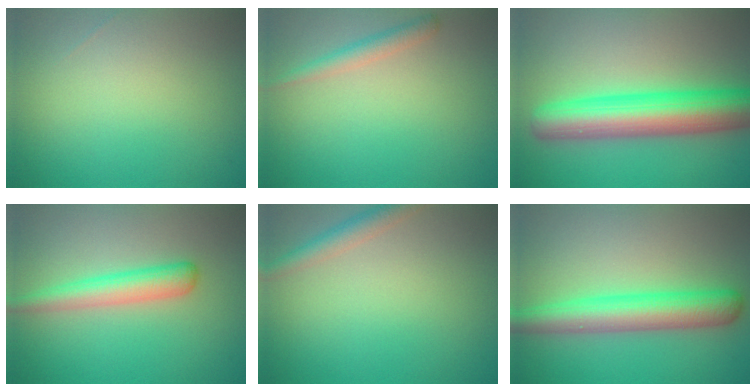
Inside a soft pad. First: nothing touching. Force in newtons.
{"total": 1.7, "press": 1.7, "slide": 0.1}
{"total": 8.9, "press": 8.9, "slide": 0.2}
{"total": 3.3, "press": 3.3, "slide": 0.2}
{"total": 2.4, "press": 2.4, "slide": 0.1}
{"total": 5.7, "press": 5.7, "slide": 0.1}